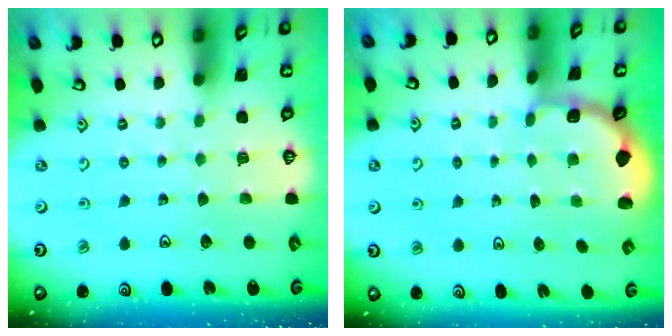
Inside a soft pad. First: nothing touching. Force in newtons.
{"total": 1.9, "press": 1.8, "slide": 0.7}